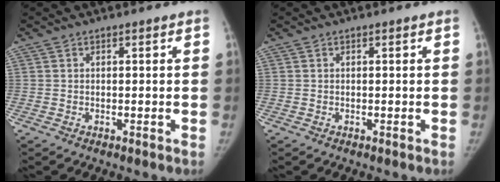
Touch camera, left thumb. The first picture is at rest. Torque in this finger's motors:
{"motor_torque": [0.09, 0.04, 0.08, 0.19, 0.00]}